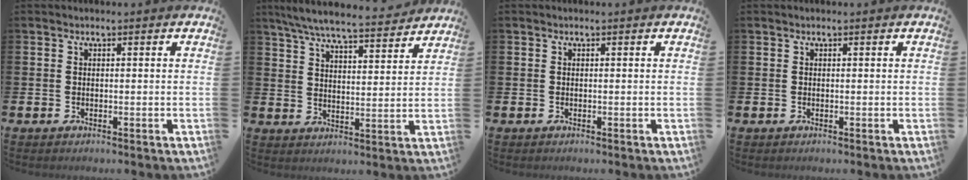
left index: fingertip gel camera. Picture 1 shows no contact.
{"total": 7.1, "force": [6.6, 0.7, 2.4], "torque": [-0.065, -0.043, 0.114]}
{"total": 0.0}
{"total": 0.0}